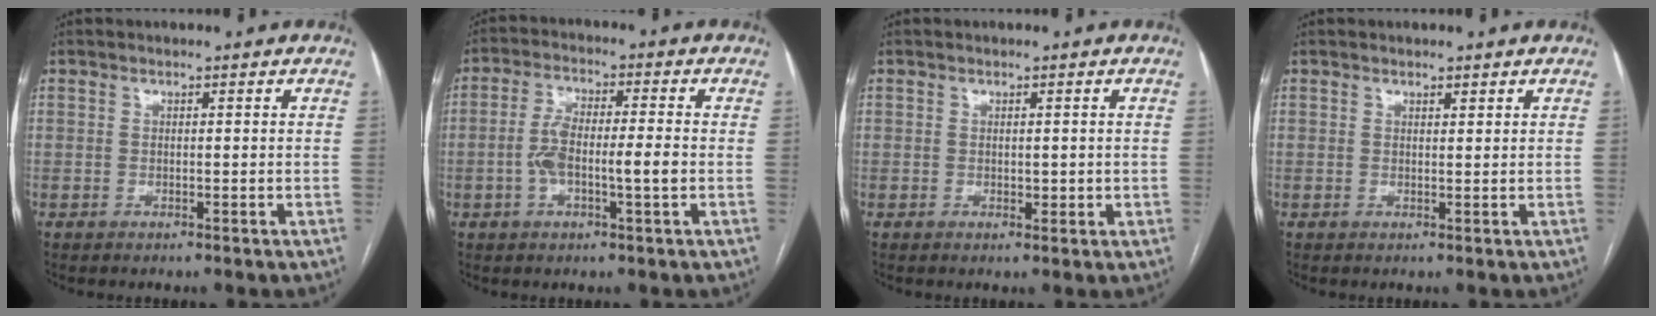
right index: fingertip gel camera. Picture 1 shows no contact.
{"total": 7.3, "force": [-1.2, 1.6, 7.0], "torque": [-0.143, 0.016, -0.025]}
{"total": 1.6, "force": [0.0, 1.1, 1.2], "torque": [-0.016, 0.002, 0.004]}
{"total": 0.8, "force": [0.7, 0.2, 0.3], "torque": [-0.009, 0.000, 0.012]}